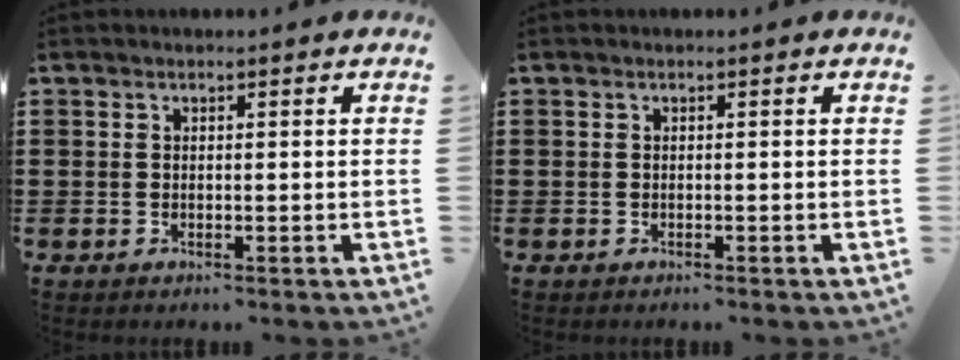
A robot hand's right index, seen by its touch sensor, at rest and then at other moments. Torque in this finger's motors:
{"motor_torque": [-0.01, 0.02, 0.00, -0.01]}